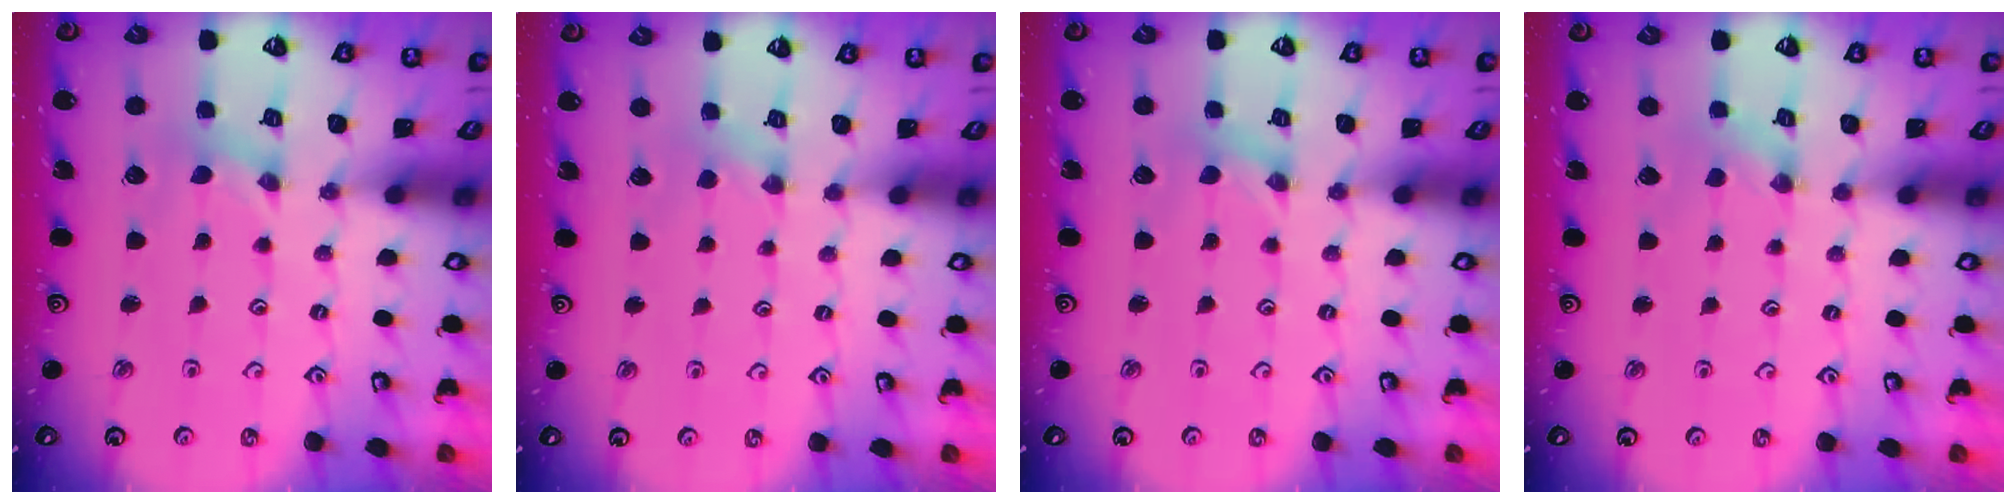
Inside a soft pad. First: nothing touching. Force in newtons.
{"total": 1.6, "press": 1.5, "slide": 0.4}
{"total": 0.0}
{"total": 0.9, "press": 0.9, "slide": 0.2}